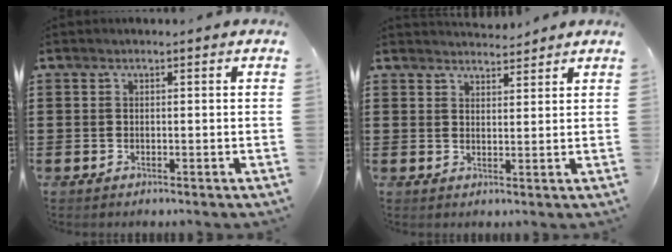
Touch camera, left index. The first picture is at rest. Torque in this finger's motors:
{"motor_torque": [-0.22, -0.23, -0.03, -0.03]}